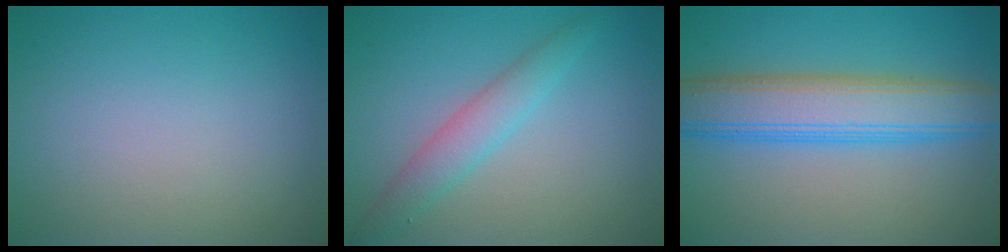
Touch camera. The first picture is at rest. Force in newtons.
{"total": 2.8, "press": 2.8, "slide": 0.0}
{"total": 7.5, "press": 7.5, "slide": 0.4}